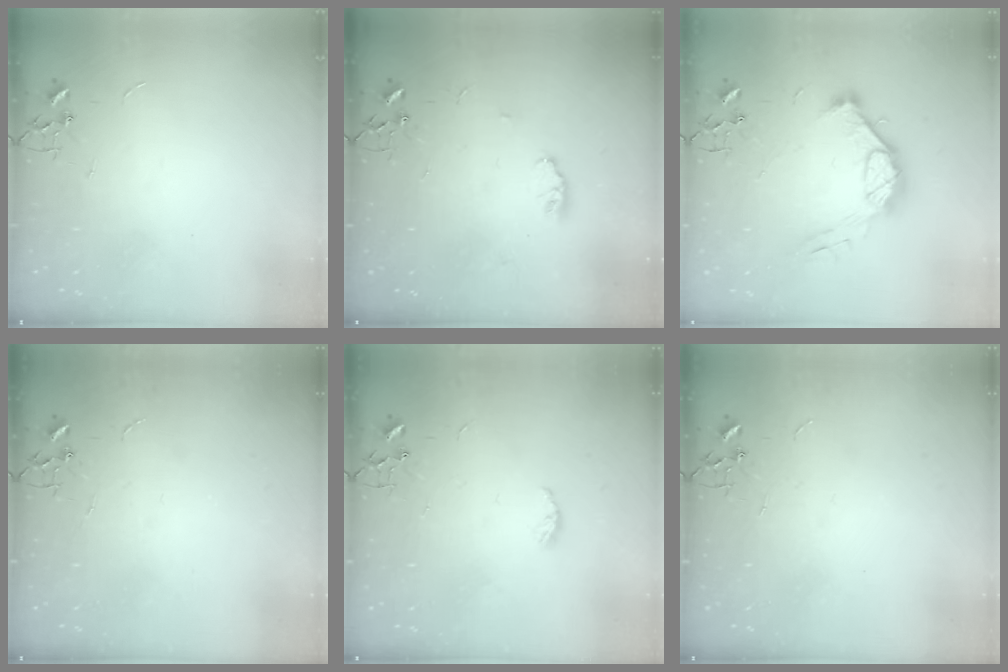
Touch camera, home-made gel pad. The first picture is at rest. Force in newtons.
{"total": 4.5, "press": 4.4, "slide": 0.6}
{"total": 11.7, "press": 11.7, "slide": 0.4}
{"total": 0.0}
{"total": 4.4, "press": 4.3, "slide": 0.6}
{"total": 0.0}